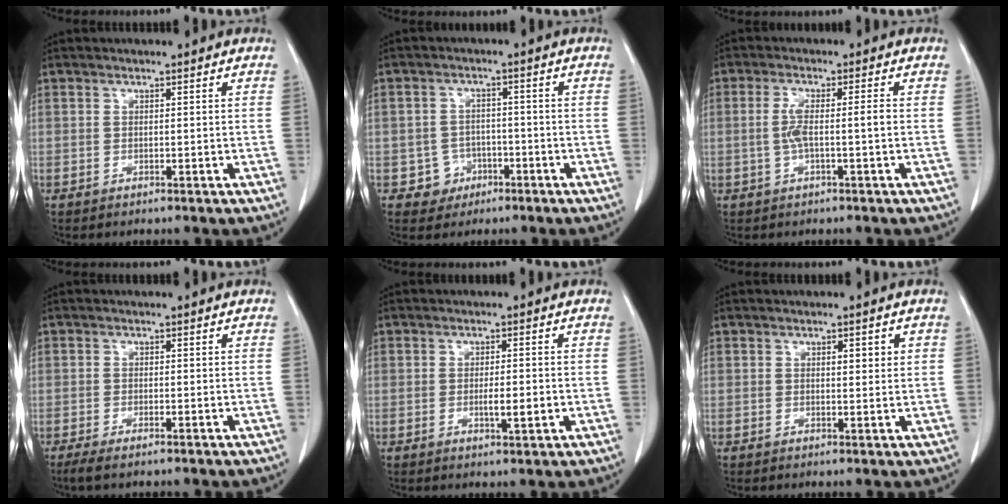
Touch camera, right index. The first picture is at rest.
{"total": 4.3, "force": [-1.7, 3.9, -0.1], "torque": [0.012, 0.017, -0.023]}
{"total": 4.1, "force": [-0.5, 0.2, 4.1], "torque": [-0.086, 0.008, -0.008]}
{"total": 2.8, "force": [-2.1, 0.5, 1.9], "torque": [-0.030, -0.007, -0.033]}
{"total": 3.2, "force": [-0.6, 0.6, 3.1], "torque": [-0.053, -0.003, -0.008]}
{"total": 2.1, "force": [0.8, 0.7, 1.8], "torque": [-0.026, -0.002, 0.010]}